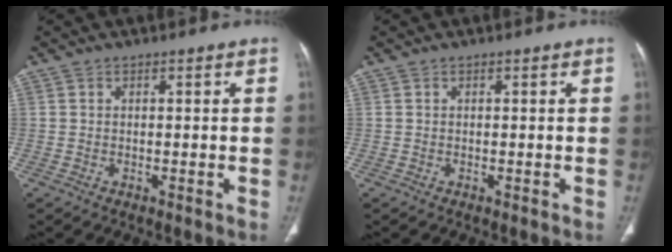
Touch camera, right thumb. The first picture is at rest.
{"total": 0.0}